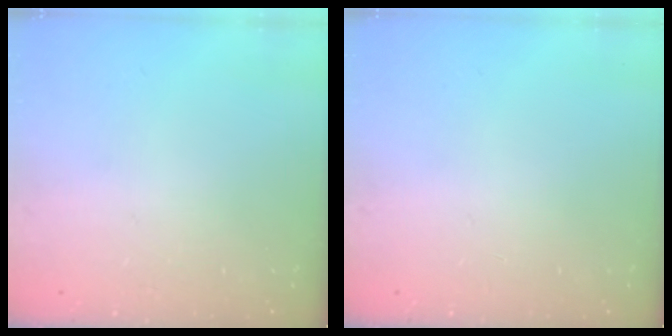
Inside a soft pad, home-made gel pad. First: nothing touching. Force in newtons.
{"total": 0.0}